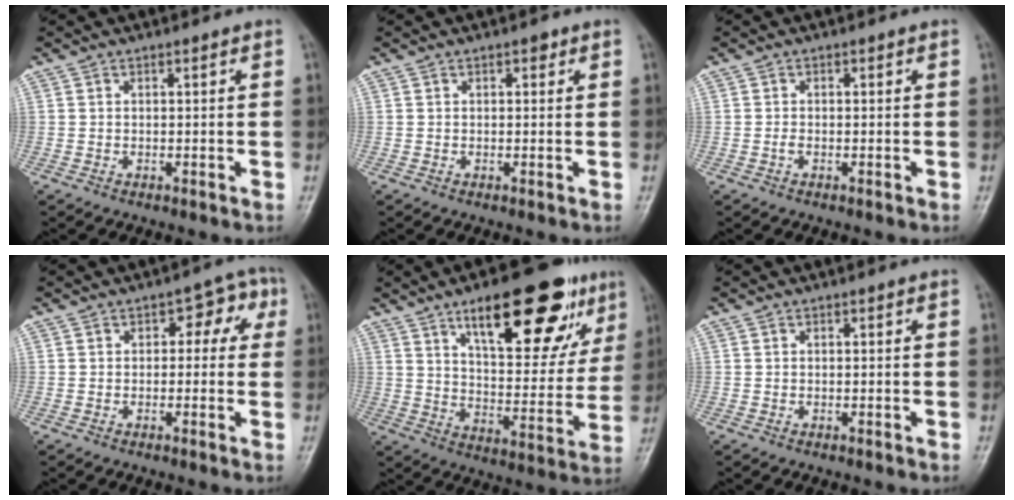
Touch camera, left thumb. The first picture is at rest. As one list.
[{"total": 0.9, "force": [0.5, 0.5, 0.5], "torque": [-0.001, 0.000, 0.003]}, {"total": 0.6, "force": [-0.4, 0.2, 0.3], "torque": [-0.010, -0.001, -0.010]}, {"total": 5.3, "force": [0.9, 3.6, 3.8], "torque": [-0.007, 0.018, 0.000]}, {"total": 22.9, "force": [12.7, 8.9, 16.9], "torque": [-0.198, -0.040, 0.192]}, {"total": 0.0}]